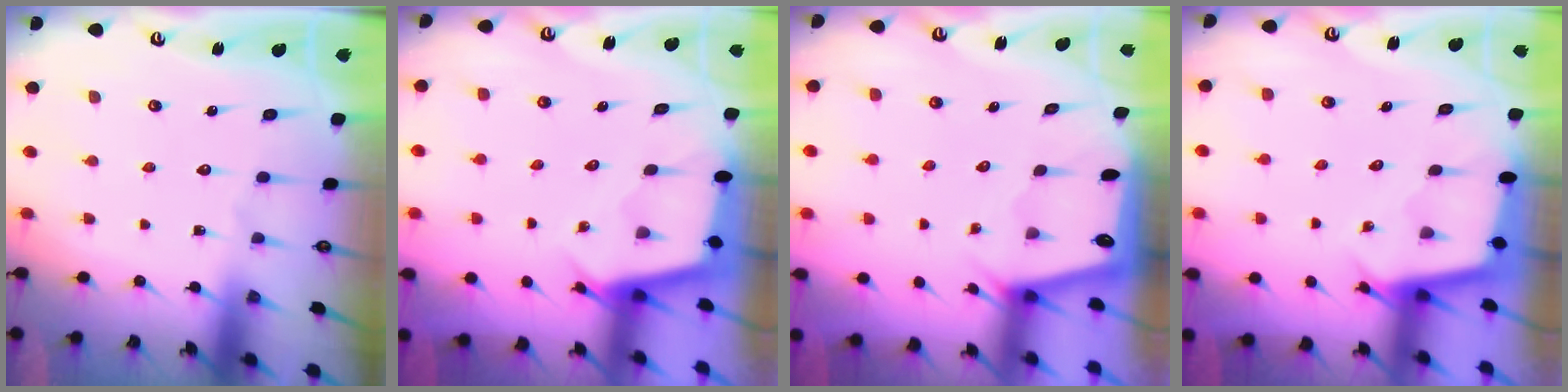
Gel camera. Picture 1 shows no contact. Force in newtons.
{"total": 2.5, "press": 2.5, "slide": 0.1}
{"total": 2.0, "press": 2.0, "slide": 0.3}
{"total": 2.4, "press": 2.4, "slide": 0.1}